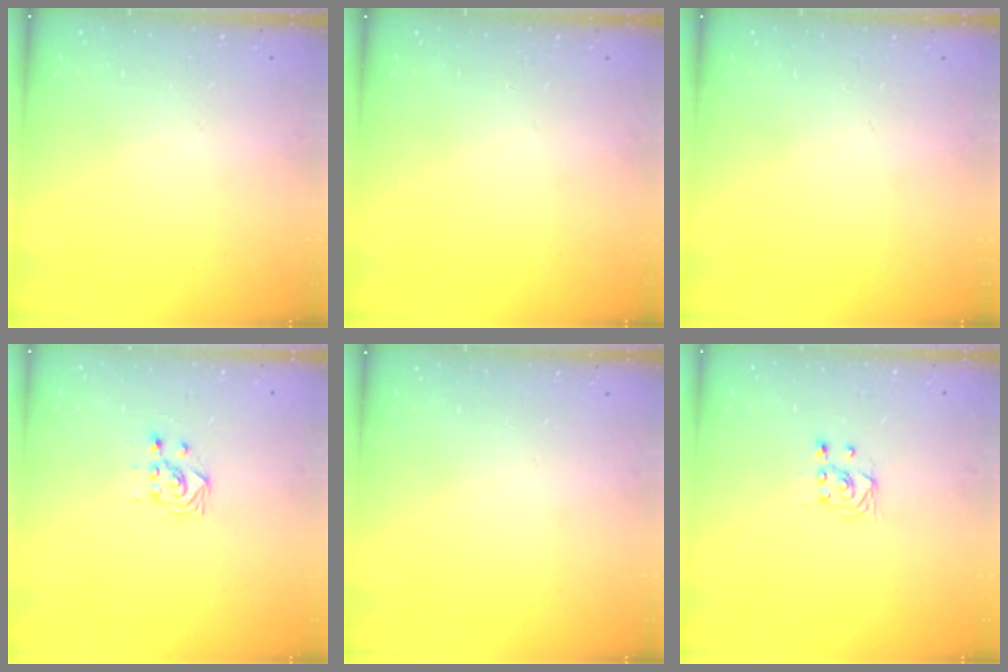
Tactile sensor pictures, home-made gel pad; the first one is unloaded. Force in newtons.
{"total": 0.0}
{"total": 0.0}
{"total": 3.5, "press": 3.5, "slide": 0.4}
{"total": 0.0}
{"total": 2.9, "press": 2.7, "slide": 1.0}